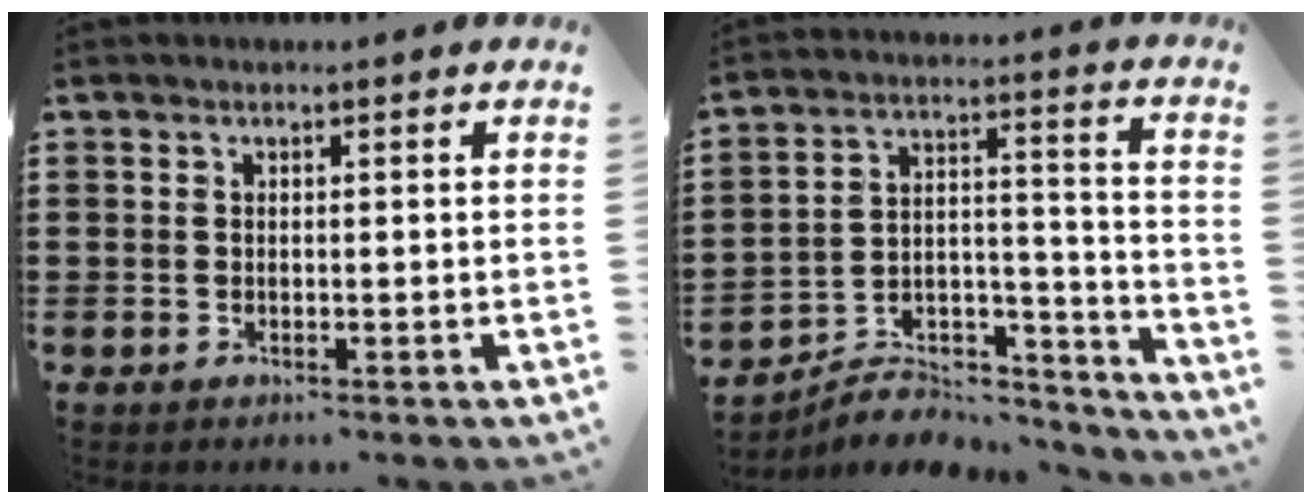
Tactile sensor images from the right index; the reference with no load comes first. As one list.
[{"total": 6.5, "force": [-5.9, 2.4, 1.3], "torque": [-0.017, 0.015, -0.114]}]